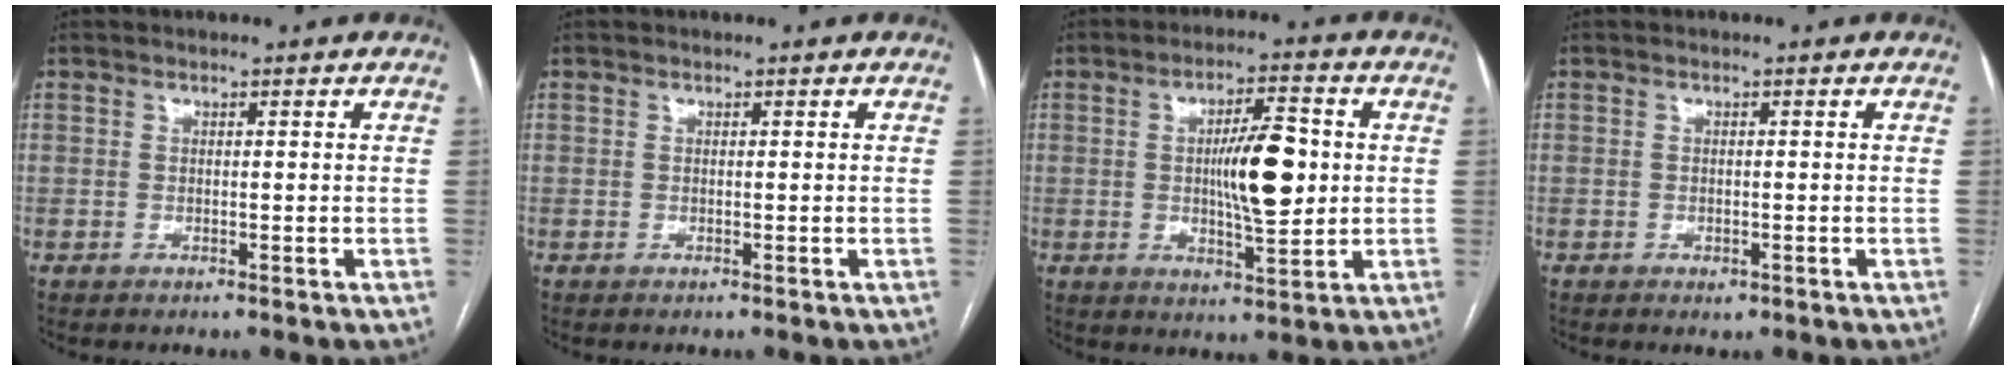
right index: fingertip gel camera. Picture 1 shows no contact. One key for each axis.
{"total": 0.0}
{"total": 9.7, "fx": 0.5, "fy": 2.2, "fz": 9.5, "tx": -0.160, "ty": 0.006, "tz": 0.009}
{"total": 0.9, "fx": -0.5, "fy": 0.6, "fz": 0.5, "tx": -0.008, "ty": 0.000, "tz": -0.003}